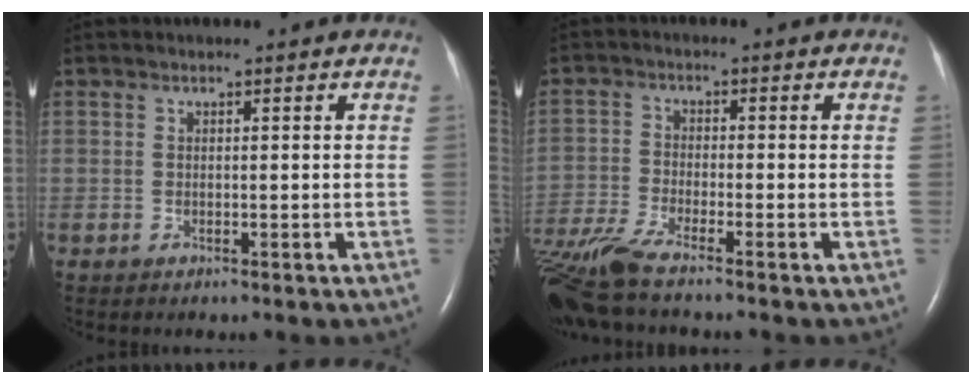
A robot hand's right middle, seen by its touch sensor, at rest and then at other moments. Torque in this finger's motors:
{"motor_torque": [0.97, -0.94, 0.20, 0.07]}